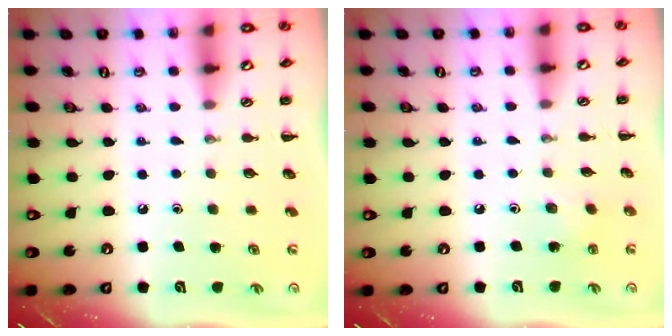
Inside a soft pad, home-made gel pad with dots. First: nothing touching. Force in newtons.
{"total": 2.0, "press": 1.8, "slide": 0.7}